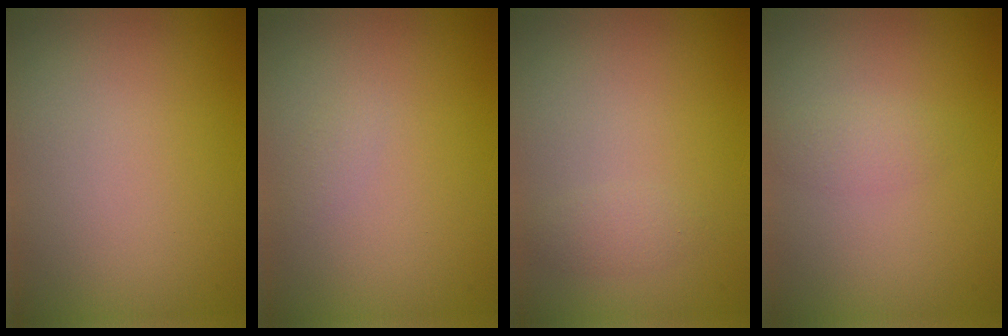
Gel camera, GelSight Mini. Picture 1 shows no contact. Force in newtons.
{"total": 0.6, "press": 0.6, "slide": 0.0}
{"total": 1.0, "press": 1.0, "slide": 0.0}
{"total": 1.2, "press": 1.2, "slide": 0.1}